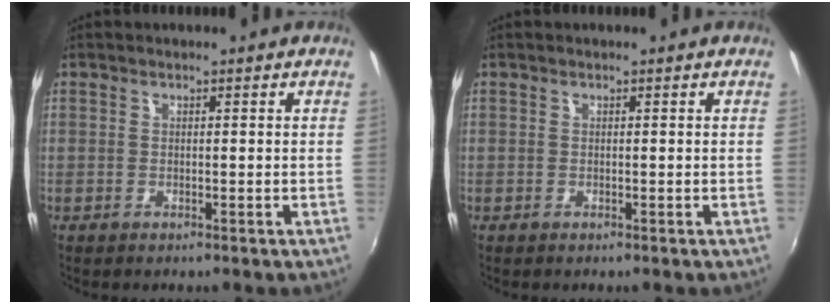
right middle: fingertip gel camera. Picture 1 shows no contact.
{"total": 0.0}